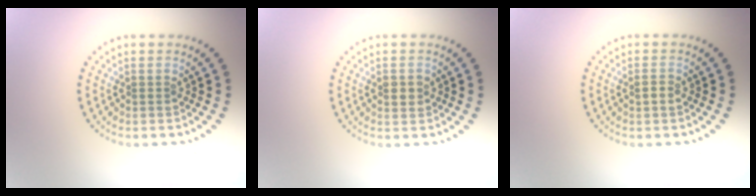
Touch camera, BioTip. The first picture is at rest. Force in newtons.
{"total": 1.2, "press": 1.2, "slide": 0.2}
{"total": 1.0, "press": 1.0, "slide": 0.2}